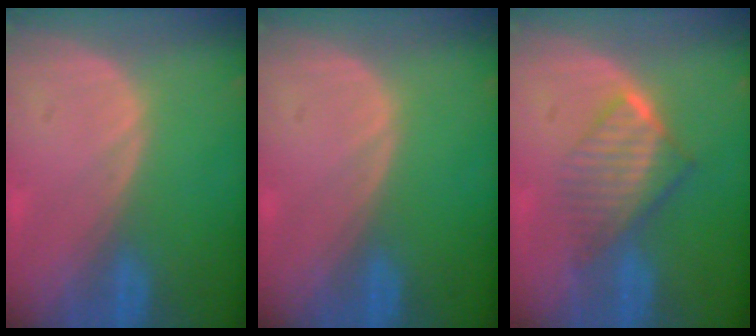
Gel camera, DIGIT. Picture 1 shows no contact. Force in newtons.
{"total": 0.0}
{"total": 6.7, "press": 6.0, "slide": 2.9}